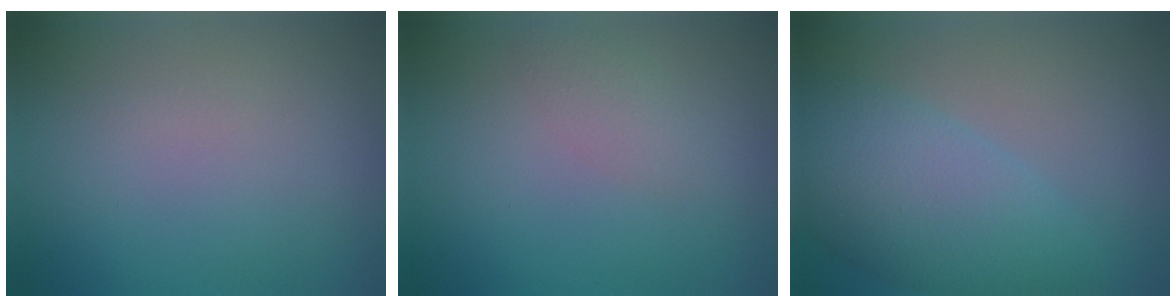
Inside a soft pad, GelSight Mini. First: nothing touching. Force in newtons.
{"total": 1.5, "press": 1.5, "slide": 0.0}
{"total": 7.2, "press": 7.2, "slide": 0.3}